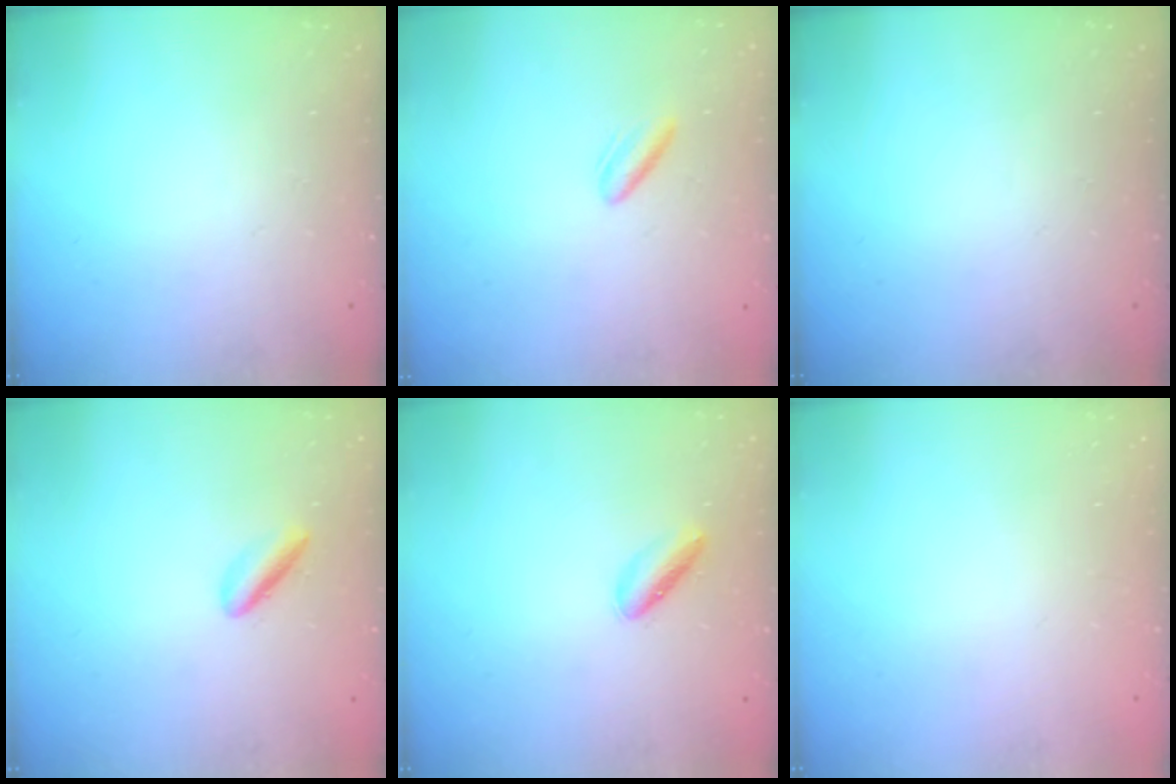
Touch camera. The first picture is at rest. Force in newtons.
{"total": 2.8, "press": 2.5, "slide": 1.3}
{"total": 0.0}
{"total": 2.1, "press": 2.0, "slide": 0.5}
{"total": 2.5, "press": 2.4, "slide": 0.3}
{"total": 2.0, "press": 2.0, "slide": 0.1}